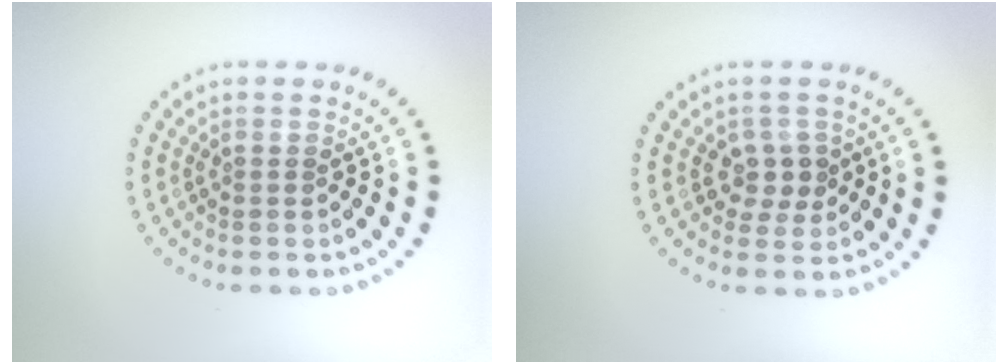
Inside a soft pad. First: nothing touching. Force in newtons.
{"total": 2.2, "press": 2.1, "slide": 0.6}